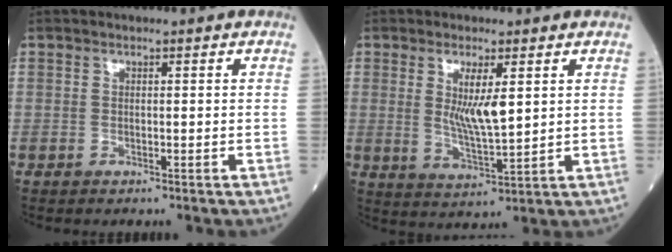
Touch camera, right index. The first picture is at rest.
{"total": 6.4, "force": [1.8, 1.1, 6.1], "torque": [-0.113, -0.012, 0.037]}